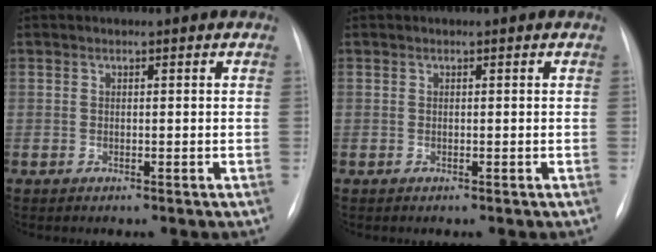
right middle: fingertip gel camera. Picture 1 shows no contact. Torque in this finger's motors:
{"motor_torque": [-0.01, -0.37, -0.02, 0.01]}